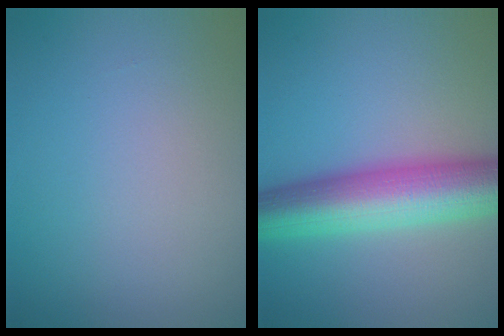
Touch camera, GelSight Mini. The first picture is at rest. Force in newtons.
{"total": 9.4, "press": 9.4, "slide": 0.3}